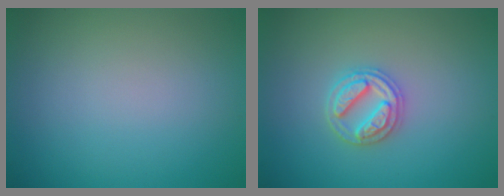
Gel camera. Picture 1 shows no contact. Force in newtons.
{"total": 3.3, "press": 3.2, "slide": 0.5}